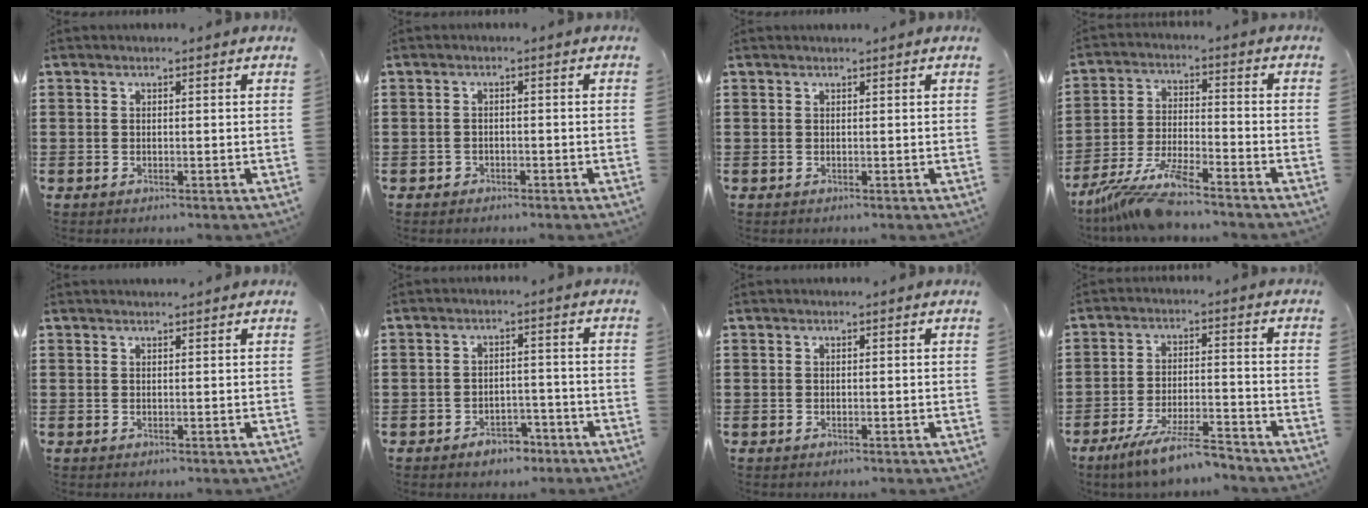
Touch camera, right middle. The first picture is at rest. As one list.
[{"total": 1.2, "force": [-1.0, 0.7, 0.0], "torque": [-0.004, 0.003, -0.023]}, {"total": 0.0}, {"total": 9.1, "force": [-7.9, 0.4, 4.6], "torque": [-0.103, -0.009, -0.154]}, {"total": 0.6, "force": [0.6, 0.0, 0.0], "torque": [-0.002, 0.001, 0.012]}, {"total": 3.4, "force": [-2.9, 1.5, 0.8], "torque": [-0.017, 0.009, -0.059]}, {"total": 0.0}, {"total": 7.8, "force": [-6.6, 0.6, 4.0], "torque": [-0.078, -0.002, -0.123]}]